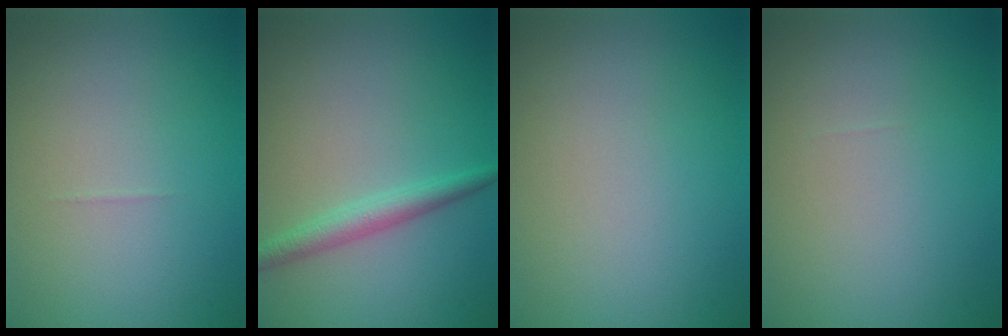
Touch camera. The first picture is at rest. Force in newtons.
{"total": 2.3, "press": 2.3, "slide": 0.0}
{"total": 0.0}
{"total": 0.0}